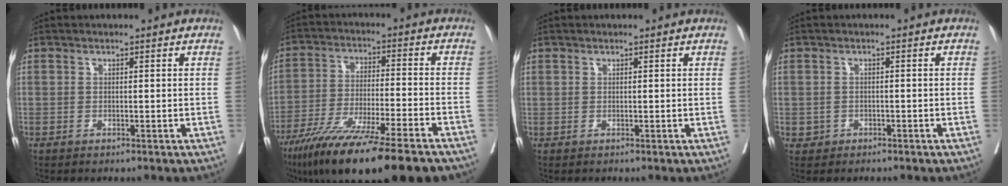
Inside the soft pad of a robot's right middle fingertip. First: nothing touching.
{"total": 20.5, "force": [-15.3, 1.4, 13.5], "torque": [-0.205, -0.048, -0.252]}
{"total": 0.7, "force": [0.2, 0.7, 0.0], "torque": [0.012, 0.005, 0.001]}
{"total": 1.2, "force": [-0.6, 1.0, 0.2], "torque": [-0.003, 0.004, -0.007]}